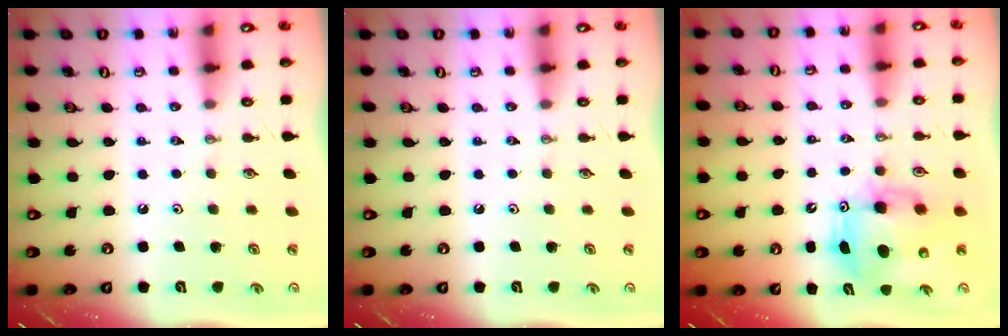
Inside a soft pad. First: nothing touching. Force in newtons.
{"total": 0.0}
{"total": 8.0, "press": 7.8, "slide": 1.7}